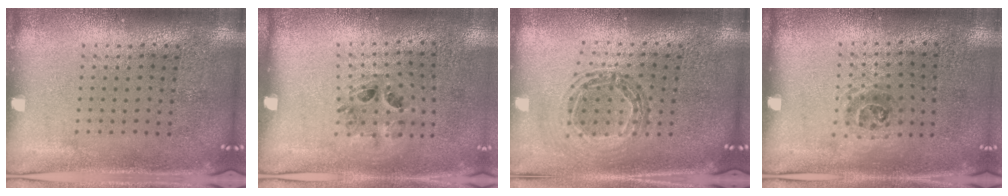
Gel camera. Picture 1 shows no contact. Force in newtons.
{"total": 1.1, "press": 0.9, "slide": 0.7}
{"total": 0.8, "press": 0.8, "slide": 0.0}
{"total": 1.0, "press": 0.6, "slide": 0.7}